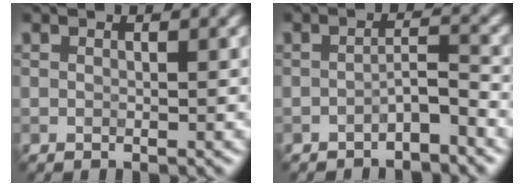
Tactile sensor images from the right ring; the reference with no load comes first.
{"total": 2.0, "force": [-1.5, 0.4, 1.3], "torque": [-0.022, 0.010, -0.028]}